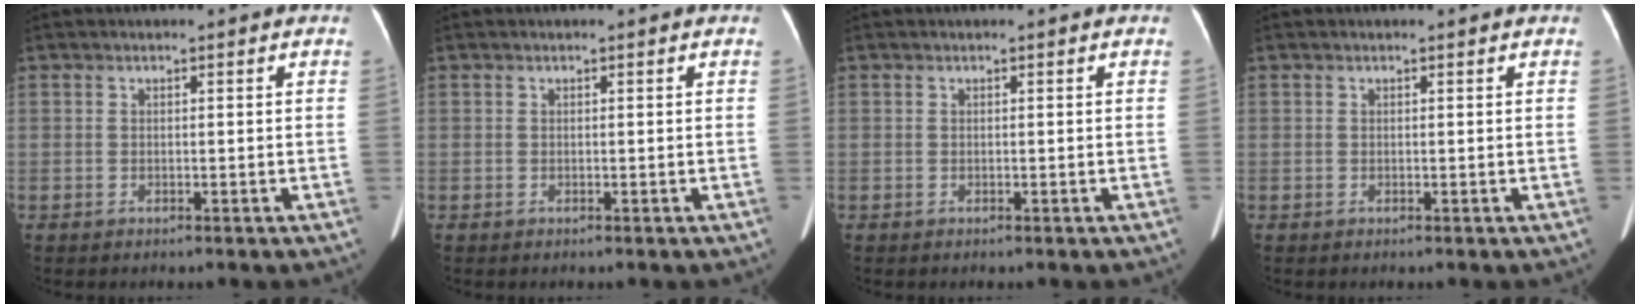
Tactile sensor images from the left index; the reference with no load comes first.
{"total": 0.0}
{"total": 0.0}
{"total": 0.9, "force": [0.9, 0.0, 0.3], "torque": [-0.011, 0.011, 0.013]}